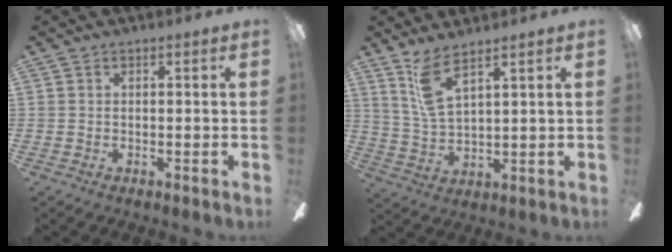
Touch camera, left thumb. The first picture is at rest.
{"total": 8.9, "force": [6.0, 2.5, 6.1], "torque": [-0.132, -0.016, 0.111]}